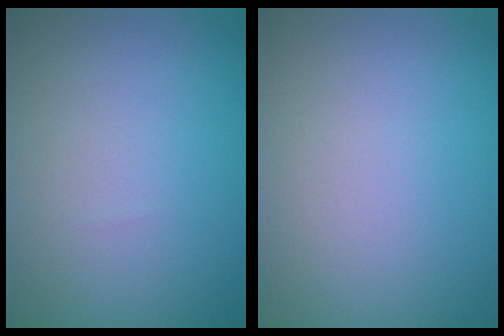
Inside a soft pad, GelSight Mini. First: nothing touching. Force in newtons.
{"total": 0.0}